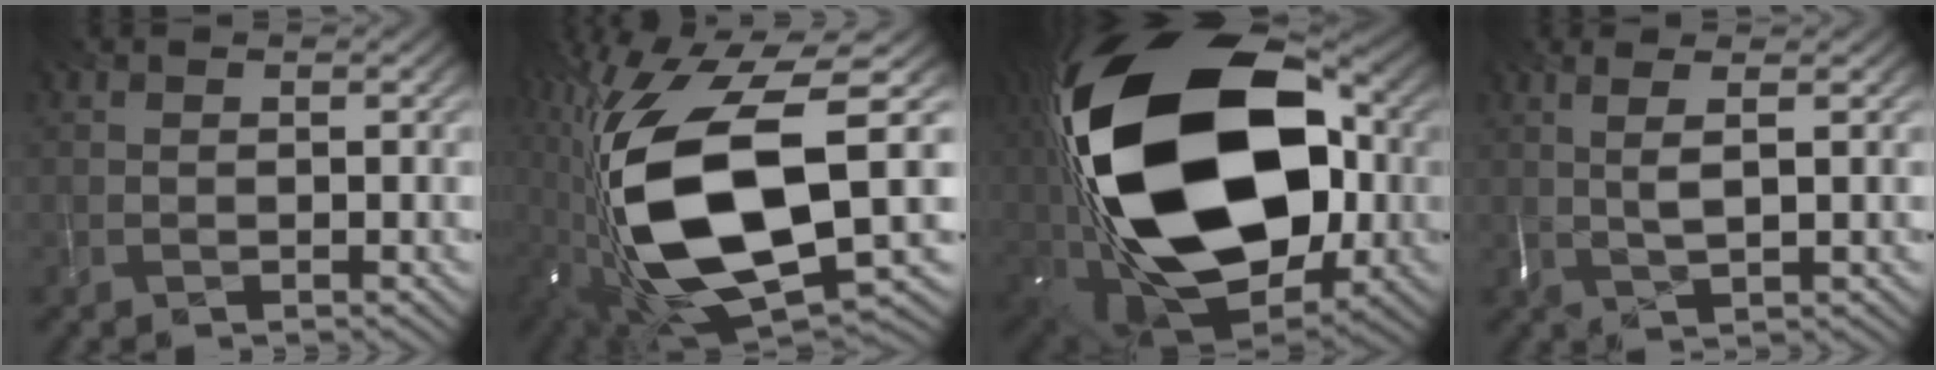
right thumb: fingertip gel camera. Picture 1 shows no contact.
{"total": 19.3, "force": [-2.5, 9.2, 16.8], "torque": [-0.370, -0.041, -0.027]}
{"total": 25.0, "force": [0.7, 15.0, 20.0], "torque": [-0.411, -0.034, 0.000]}
{"total": 3.3, "force": [1.2, 0.4, 3.1], "torque": [-0.068, 0.002, 0.027]}